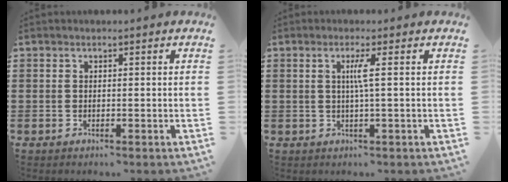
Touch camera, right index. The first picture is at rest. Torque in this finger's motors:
{"motor_torque": [0.40, -0.22, 0.03, 0.06]}